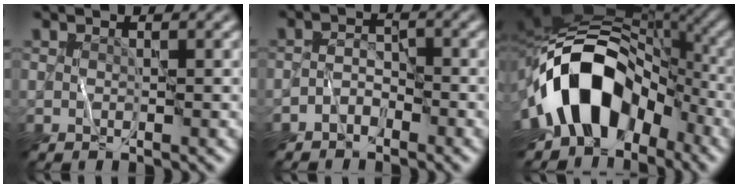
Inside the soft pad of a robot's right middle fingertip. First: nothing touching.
{"total": 1.7, "force": [-1.3, 1.0, 0.5], "torque": [-0.006, 0.010, -0.030]}
{"total": 14.2, "force": [-4.8, 9.5, 9.3], "torque": [-0.146, 0.009, -0.094]}